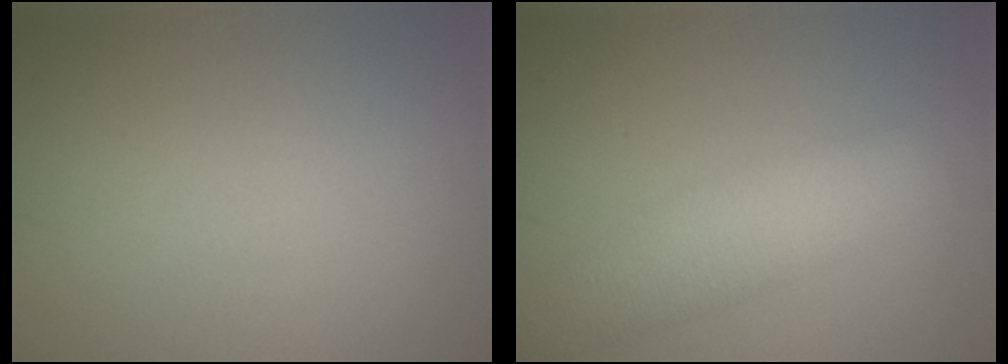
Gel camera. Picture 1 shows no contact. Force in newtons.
{"total": 5.4, "press": 5.4, "slide": 0.5}